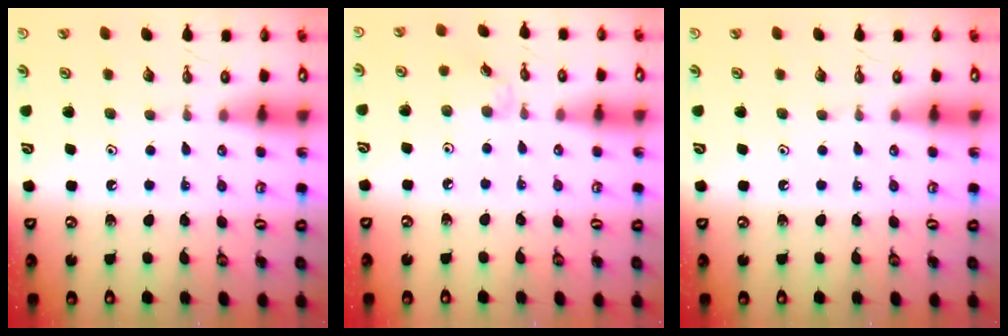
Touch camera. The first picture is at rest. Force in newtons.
{"total": 2.5, "press": 2.4, "slide": 0.4}
{"total": 0.0}